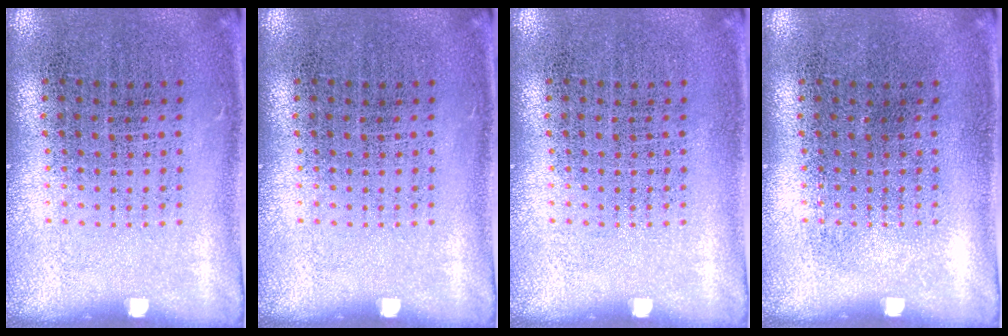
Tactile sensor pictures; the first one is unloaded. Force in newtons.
{"total": 0.0}
{"total": 0.0}
{"total": 0.0}